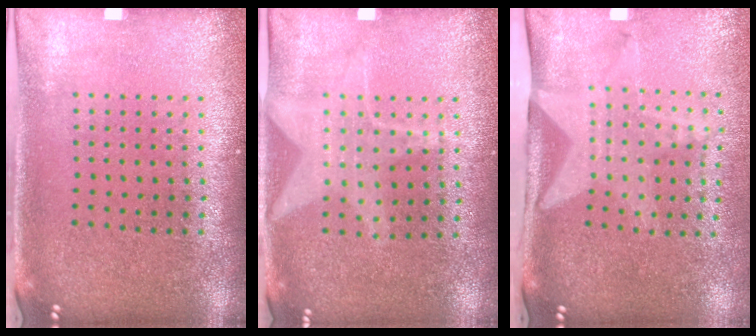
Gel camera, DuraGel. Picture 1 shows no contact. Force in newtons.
{"total": 1.2, "press": 1.2, "slide": 0.2}
{"total": 2.1, "press": 1.5, "slide": 1.4}